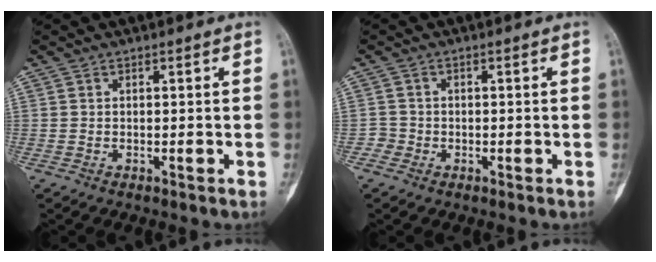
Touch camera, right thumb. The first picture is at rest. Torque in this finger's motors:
{"motor_torque": [0.31, -0.01, 0.00, -0.13, 0.03]}